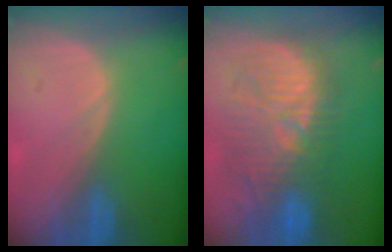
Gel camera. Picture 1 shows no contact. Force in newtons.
{"total": 11.4, "press": 11.2, "slide": 2.4}